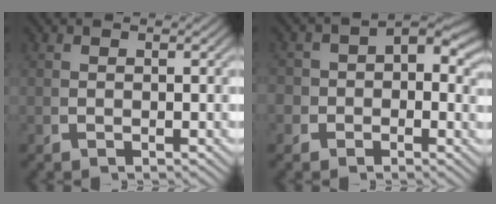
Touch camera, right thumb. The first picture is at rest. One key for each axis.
{"total": 4.5, "fx": -0.3, "fy": 3.7, "fz": 2.5, "tx": -0.037, "ty": -0.007, "tz": -0.010}